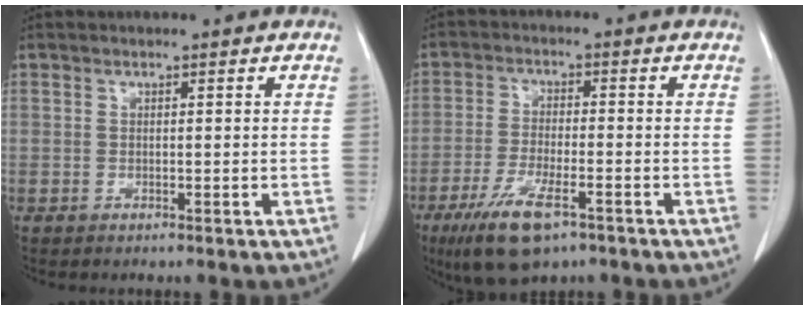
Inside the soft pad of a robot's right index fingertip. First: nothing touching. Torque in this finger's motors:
{"motor_torque": [0.93, -0.65, 0.49, 0.13]}